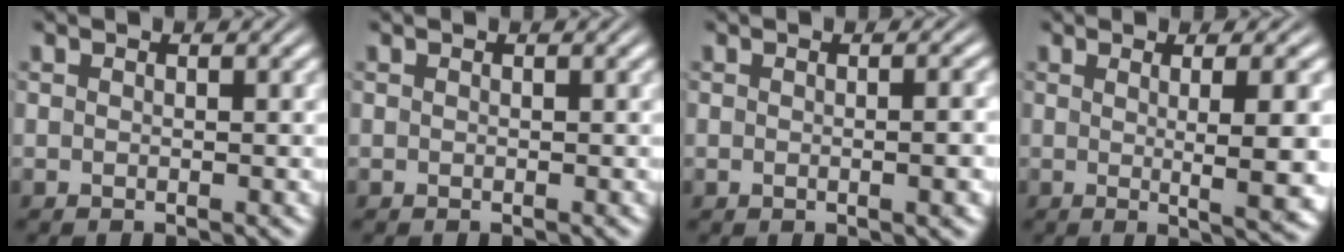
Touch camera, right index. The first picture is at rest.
{"total": 0.0}
{"total": 1.4, "force": [-0.3, 0.0, 1.4], "torque": [-0.020, 0.002, -0.006]}
{"total": 6.0, "force": [0.0, 0.3, 6.0], "torque": [-0.078, 0.000, 0.002]}